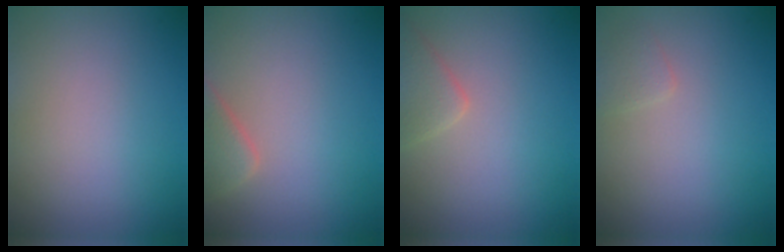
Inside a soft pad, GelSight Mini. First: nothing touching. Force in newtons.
{"total": 2.8, "press": 2.8, "slide": 0.2}
{"total": 2.2, "press": 2.2, "slide": 0.1}
{"total": 0.9, "press": 0.9, "slide": 0.1}